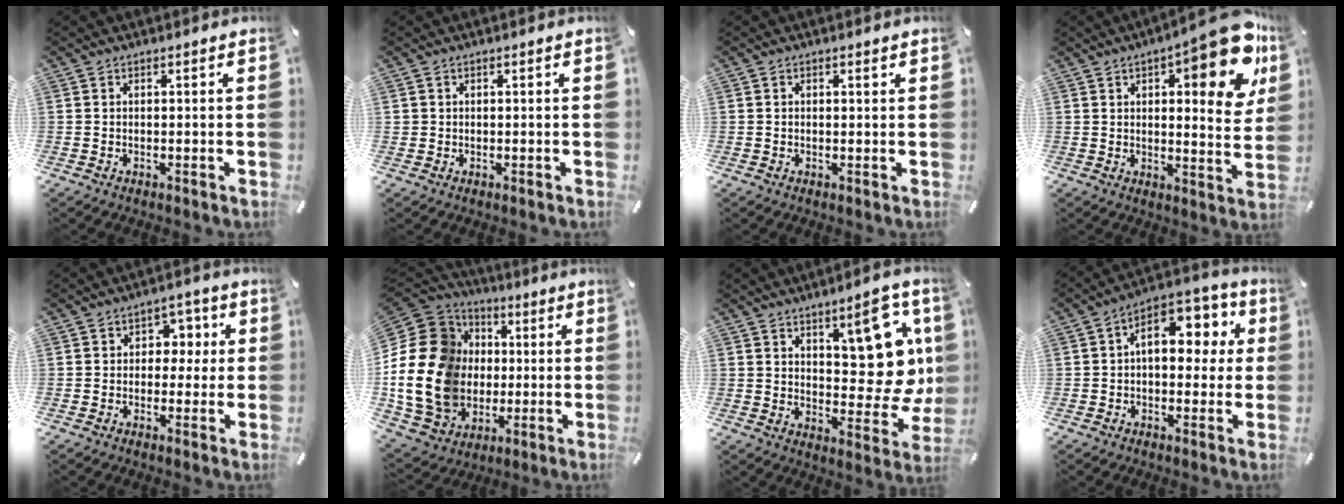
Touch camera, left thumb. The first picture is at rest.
{"total": 0.8, "force": [0.2, 0.8, 0.1], "torque": [0.000, 0.004, 0.003]}
{"total": 0.8, "force": [0.3, 0.5, 0.6], "torque": [-0.012, 0.003, 0.004]}
{"total": 18.3, "force": [9.5, 6.2, 14.3], "torque": [-0.169, -0.070, 0.144]}
{"total": 5.1, "force": [-0.3, 4.5, 2.4], "torque": [-0.023, 0.007, -0.014]}
{"total": 24.1, "force": [-0.7, 20.0, 13.4], "torque": [-0.285, -0.002, 0.005]}
{"total": 15.9, "force": [7.0, 7.9, 11.9], "torque": [-0.128, -0.060, 0.119]}
{"total": 11.8, "force": [3.2, 7.4, 8.6], "torque": [-0.122, -0.012, 0.055]}